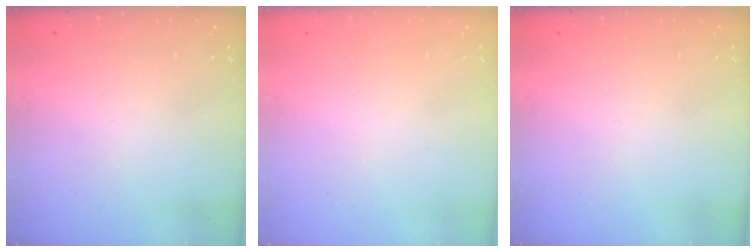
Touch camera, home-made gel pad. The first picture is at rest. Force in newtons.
{"total": 1.7, "press": 1.6, "slide": 0.1}
{"total": 0.0}